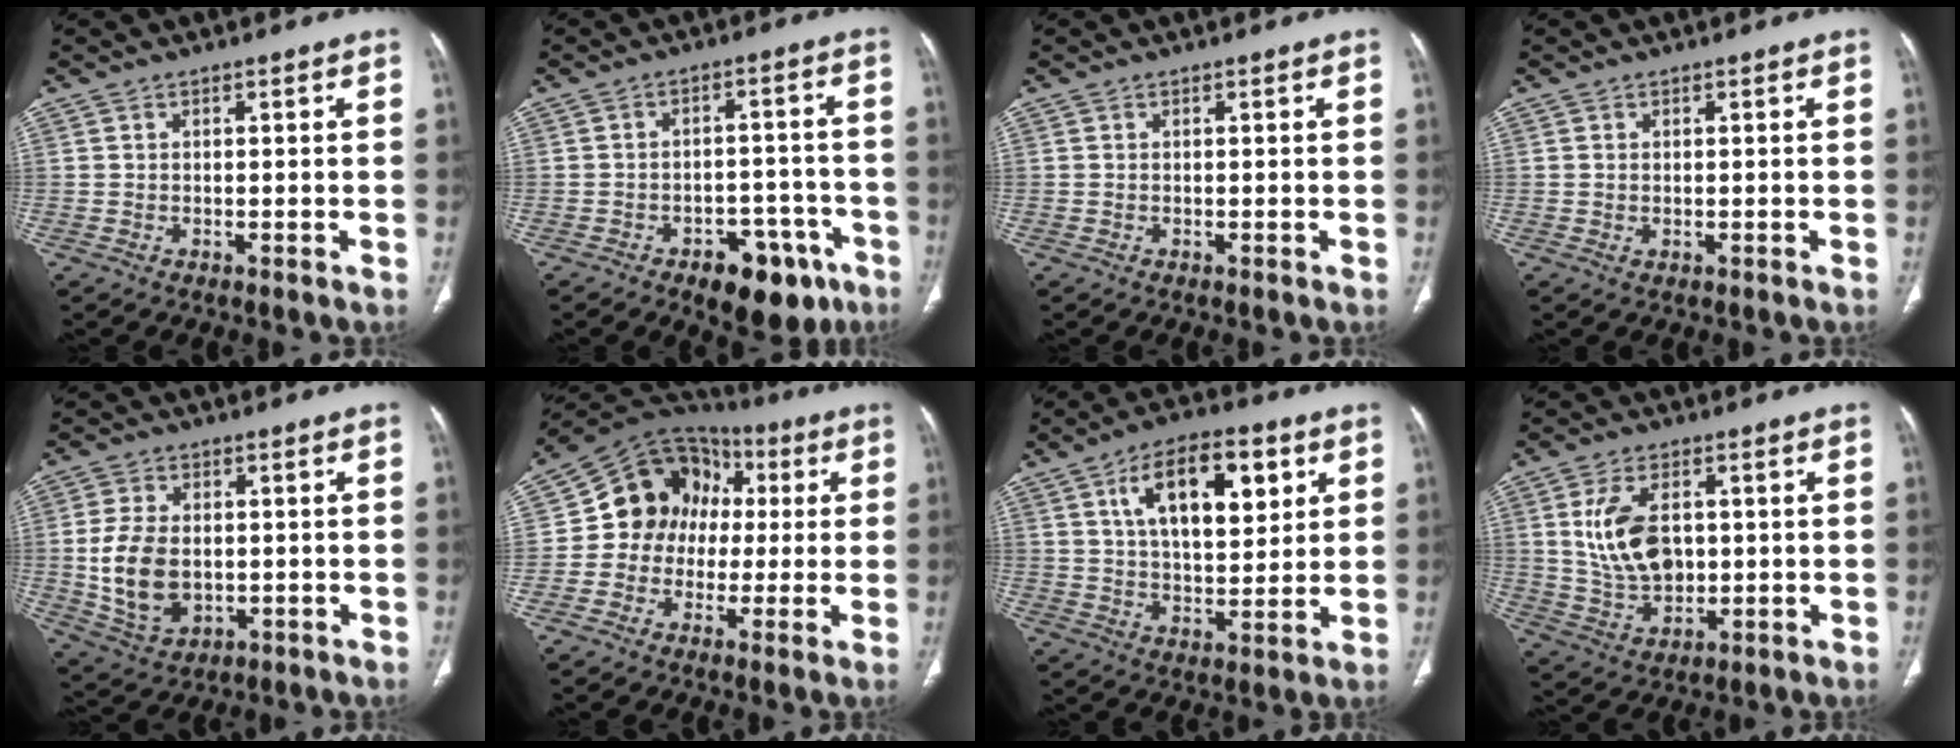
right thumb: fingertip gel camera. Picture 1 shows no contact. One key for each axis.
{"total": 11.9, "fx": -6.8, "fy": 6.5, "fz": 7.2, "tx": -0.060, "ty": 0.043, "tz": -0.087}
{"total": 0.0}
{"total": 0.5, "fx": 0.0, "fy": 0.4, "fz": 0.4, "tx": -0.013, "ty": 0.000, "tz": 0.004}
{"total": 11.7, "fx": -0.6, "fy": 7.8, "fz": 8.6, "tx": -0.157, "ty": -0.003, "tz": 0.003}
{"total": 14.9, "fx": 0.5, "fy": 12.8, "fz": 7.6, "tx": -0.084, "ty": 0.039, "tz": -0.002}
{"total": 16.3, "fx": 6.1, "fy": 8.1, "fz": 12.8, "tx": -0.171, "ty": -0.014, "tz": 0.100}
{"total": 11.5, "fx": 1.8, "fy": 7.3, "fz": 8.6, "tx": -0.149, "ty": -0.008, "tz": 0.047}